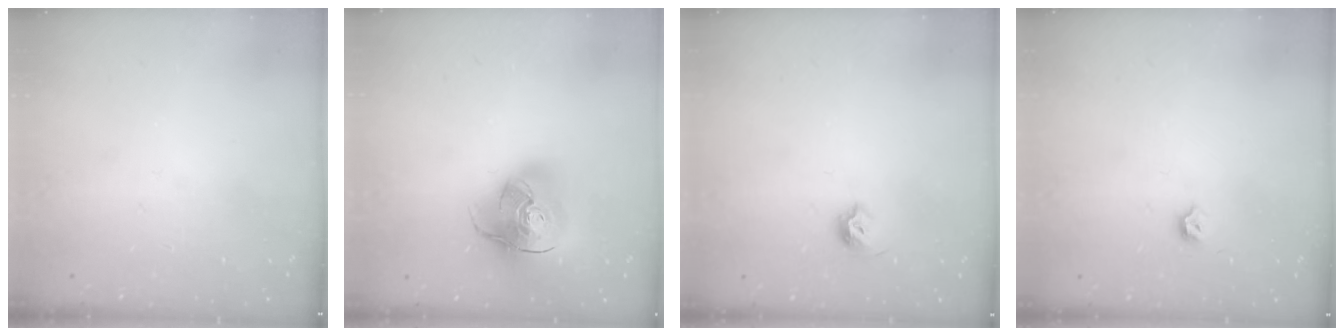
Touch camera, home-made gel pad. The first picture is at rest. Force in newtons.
{"total": 17.9, "press": 17.8, "slide": 2.3}
{"total": 5.6, "press": 5.5, "slide": 1.3}
{"total": 3.4, "press": 3.3, "slide": 0.7}